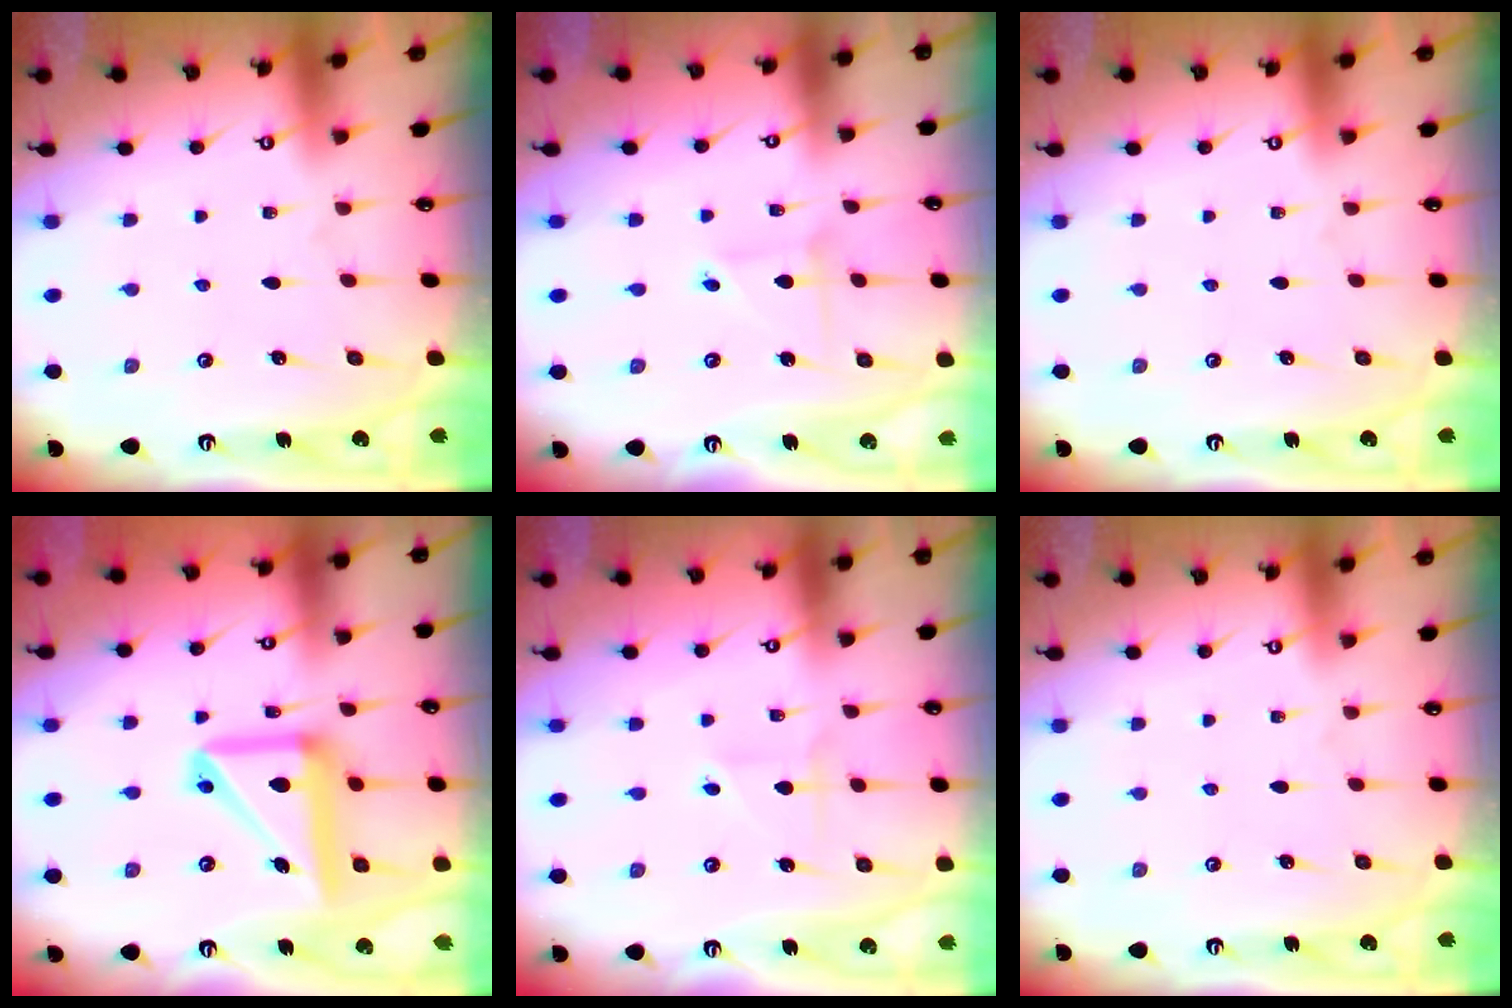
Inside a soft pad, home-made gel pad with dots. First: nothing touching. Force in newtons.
{"total": 2.4, "press": 2.4, "slide": 0.2}
{"total": 0.0}
{"total": 14.9, "press": 14.7, "slide": 2.3}
{"total": 2.9, "press": 2.9, "slide": 0.3}
{"total": 0.0}